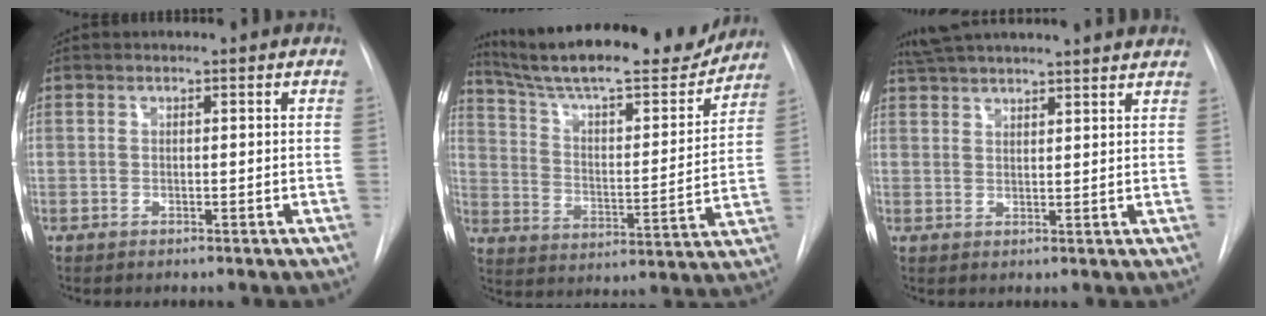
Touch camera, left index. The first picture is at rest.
{"total": 22.3, "force": [19.8, 3.1, 9.7], "torque": [-0.163, -0.025, 0.294]}
{"total": 16.5, "force": [15.0, 1.0, 6.7], "torque": [-0.117, 0.029, 0.212]}